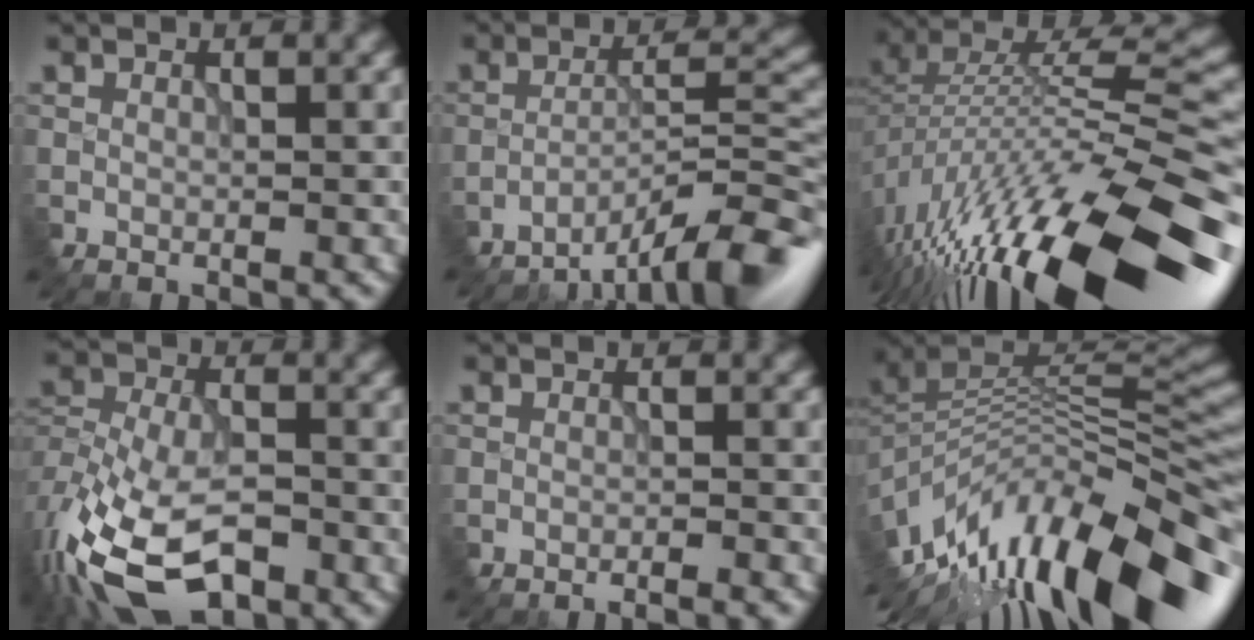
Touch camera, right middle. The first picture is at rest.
{"total": 9.1, "force": [-7.1, 1.1, 5.5], "torque": [-0.080, 0.022, -0.119]}
{"total": 16.2, "force": [-8.7, 5.1, 12.6], "torque": [-0.234, 0.019, -0.147]}
{"total": 12.9, "force": [-7.9, 6.4, 7.9], "torque": [-0.171, -0.020, -0.133]}
{"total": 2.8, "force": [-2.7, 0.2, 0.9], "torque": [-0.007, 0.009, -0.041]}
{"total": 14.2, "force": [-6.3, 6.1, 11.2], "torque": [-0.206, 0.015, -0.104]}